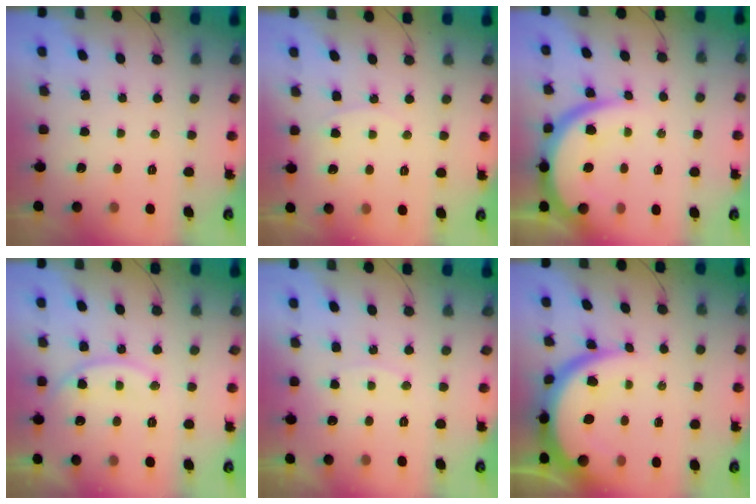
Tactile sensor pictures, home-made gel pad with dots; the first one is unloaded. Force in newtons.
{"total": 5.2, "press": 5.1, "slide": 0.6}
{"total": 14.0, "press": 13.9, "slide": 1.5}
{"total": 14.3, "press": 14.3, "slide": 1.2}
{"total": 4.4, "press": 4.4, "slide": 0.5}
{"total": 14.5, "press": 14.4, "slide": 1.1}